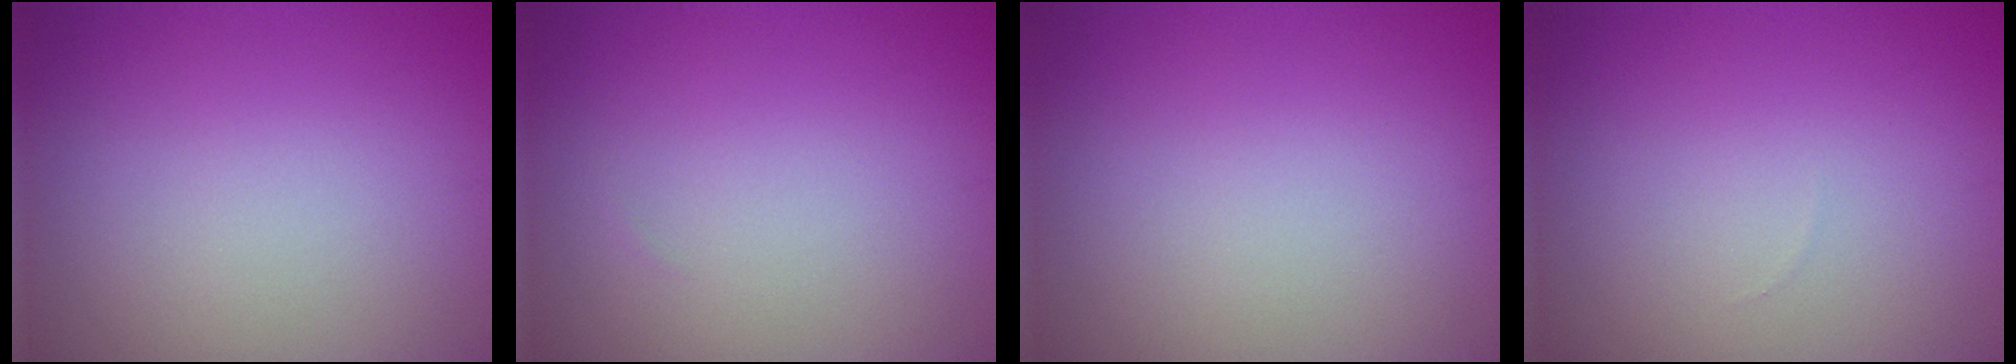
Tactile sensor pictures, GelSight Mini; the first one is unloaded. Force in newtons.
{"total": 0.0}
{"total": 0.0}
{"total": 0.0}